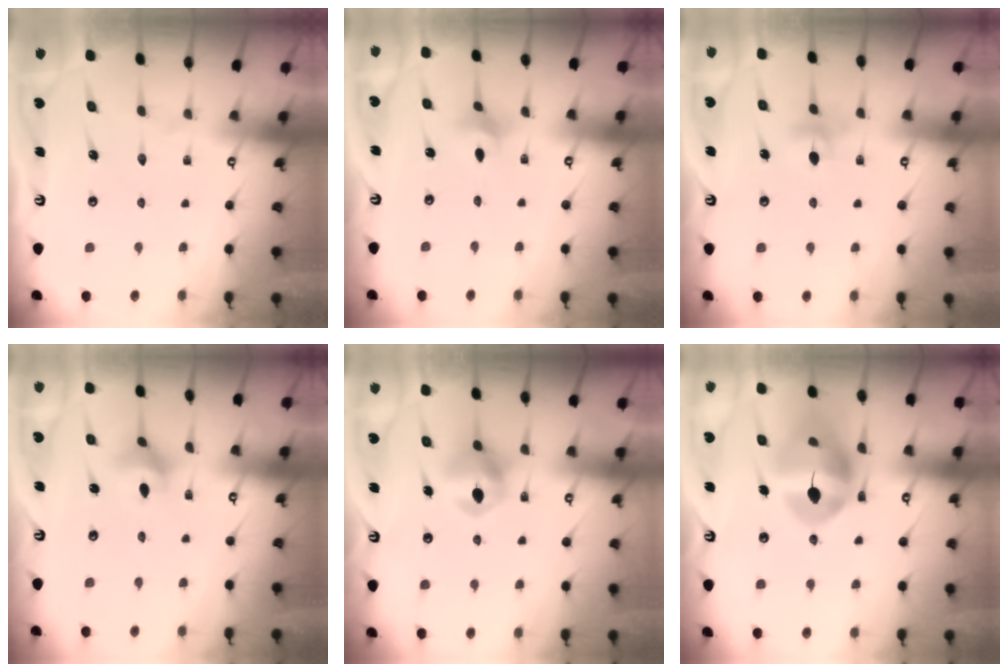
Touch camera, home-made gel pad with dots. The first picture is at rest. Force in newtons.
{"total": 2.8, "press": 2.7, "slide": 0.7}
{"total": 4.0, "press": 3.9, "slide": 0.6}
{"total": 5.1, "press": 4.7, "slide": 1.8}
{"total": 7.9, "press": 7.8, "slide": 0.6}
{"total": 14.9, "press": 14.8, "slide": 1.8}